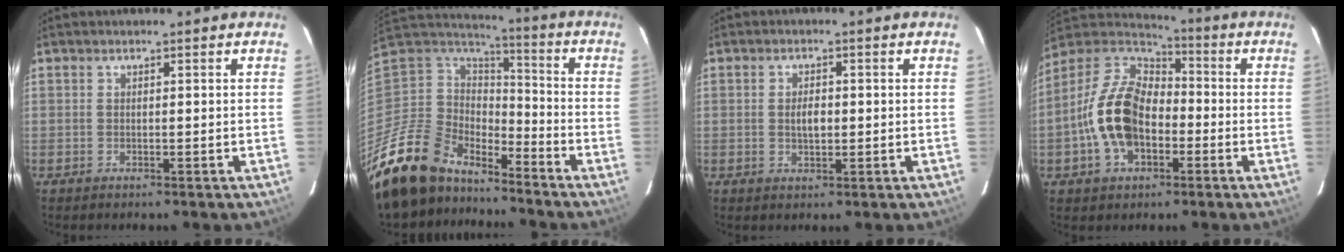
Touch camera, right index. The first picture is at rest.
{"total": 22.2, "force": [-17.6, 10.7, 8.2], "torque": [-0.213, -0.013, -0.315]}
{"total": 2.9, "force": [-0.1, 1.6, 2.4], "torque": [-0.043, 0.002, 0.000]}
{"total": 15.6, "force": [-3.7, 10.4, 11.1], "torque": [-0.231, 0.020, -0.063]}